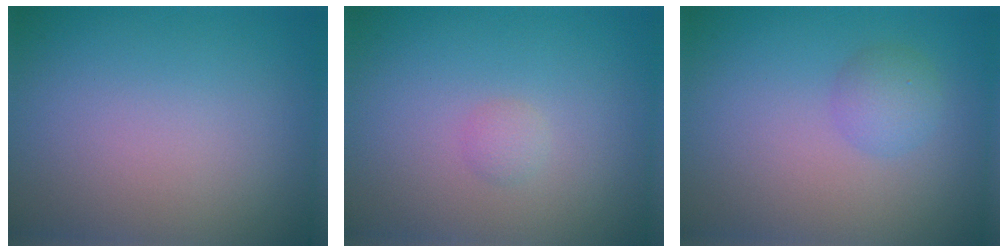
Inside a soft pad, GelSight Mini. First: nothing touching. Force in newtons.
{"total": 0.9, "press": 0.8, "slide": 0.1}
{"total": 1.8, "press": 1.8, "slide": 0.1}